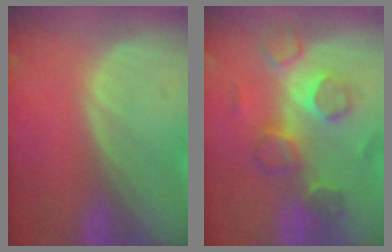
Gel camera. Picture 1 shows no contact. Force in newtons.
{"total": 7.8, "press": 7.4, "slide": 2.4}